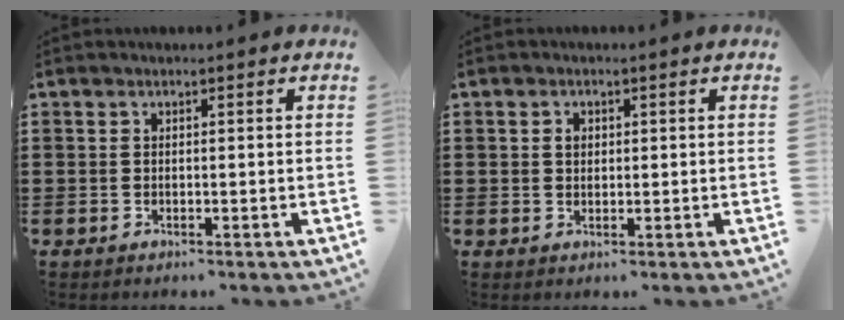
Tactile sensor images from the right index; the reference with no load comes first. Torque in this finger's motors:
{"motor_torque": [0.04, -0.03, 0.03, 0.03]}